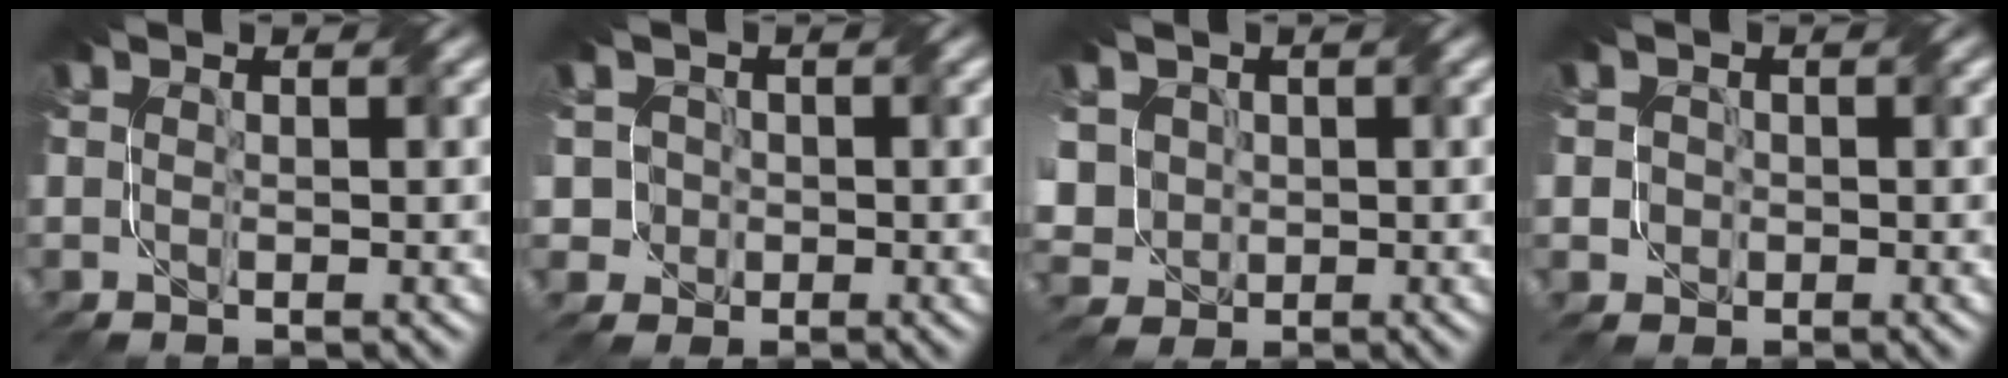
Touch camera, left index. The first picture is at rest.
{"total": 3.1, "force": [-0.5, 3.1, 0.5], "torque": [-0.001, 0.024, -0.027]}
{"total": 5.6, "force": [0.5, 4.9, 2.7], "torque": [-0.082, 0.019, -0.008]}
{"total": 1.7, "force": [0.0, 1.6, 0.6], "torque": [0.004, 0.015, -0.013]}